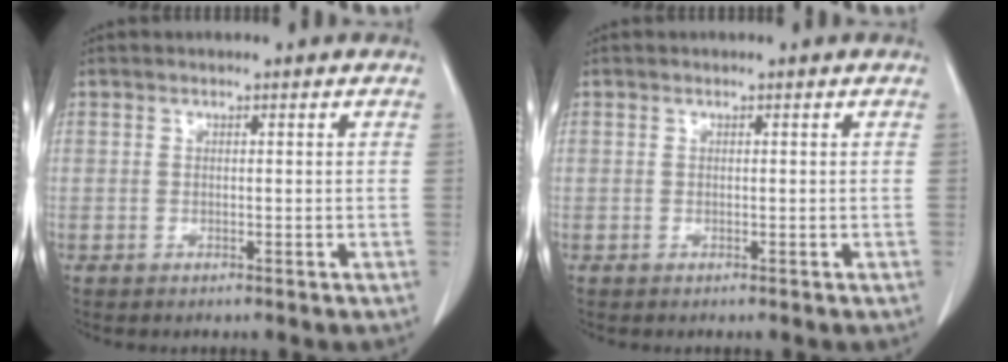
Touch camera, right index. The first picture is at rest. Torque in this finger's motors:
{"motor_torque": [-0.06, 0.04, 0.01, 0.00]}